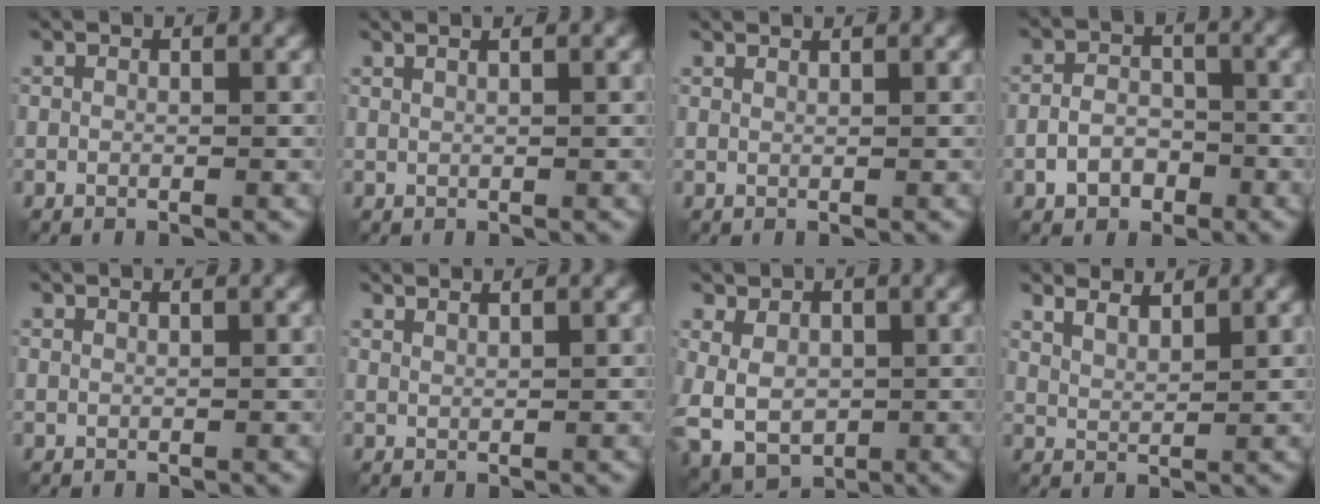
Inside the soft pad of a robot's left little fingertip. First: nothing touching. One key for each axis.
{"total": 2.2, "fx": 1.3, "fy": 0.9, "fz": 1.5, "tx": -0.011, "ty": 0.014, "tz": -0.008}
{"total": 0.8, "fx": 0.7, "fy": 0.0, "fz": 0.3, "tx": -0.003, "ty": 0.000, "tz": 0.006}
{"total": 3.3, "fx": -1.9, "fy": 2.2, "fz": 1.6, "tx": -0.023, "ty": 0.001, "tz": -0.039}
{"total": 0.6, "fx": 0.5, "fy": 0.1, "fz": 0.3, "tx": -0.003, "ty": 0.001, "tz": 0.000}
{"total": 1.5, "fx": 1.3, "fy": 0.3, "fz": 0.8, "tx": -0.005, "ty": 0.002, "tz": 0.011}
{"total": 5.7, "fx": 0.3, "fy": 4.5, "fz": 3.4, "tx": -0.081, "ty": -0.012, "tz": 0.006}
{"total": 3.7, "fx": 3.3, "fy": 0.9, "fz": 1.6, "tx": -0.027, "ty": 0.006, "tz": 0.040}